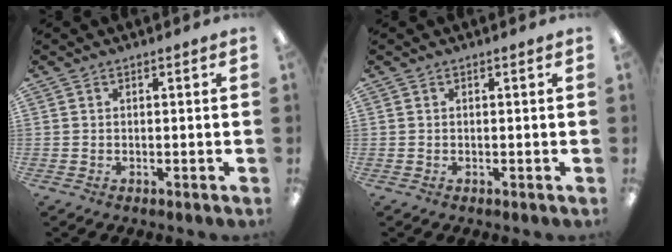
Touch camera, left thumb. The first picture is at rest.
{"total": 0.0}